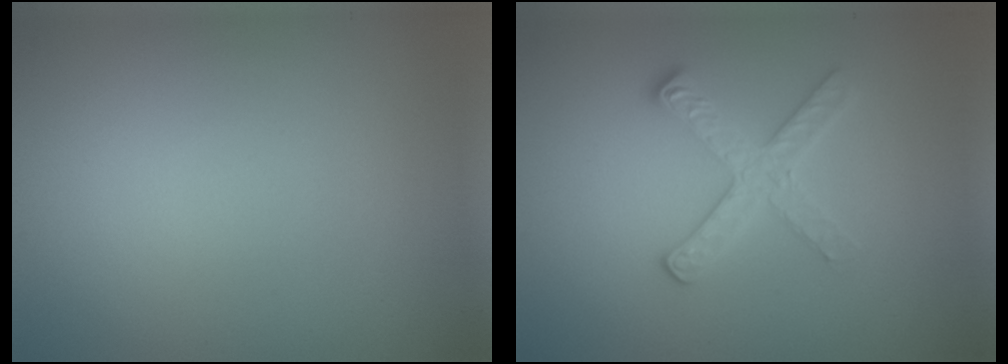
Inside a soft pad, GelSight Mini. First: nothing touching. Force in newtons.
{"total": 2.7, "press": 2.6, "slide": 0.9}